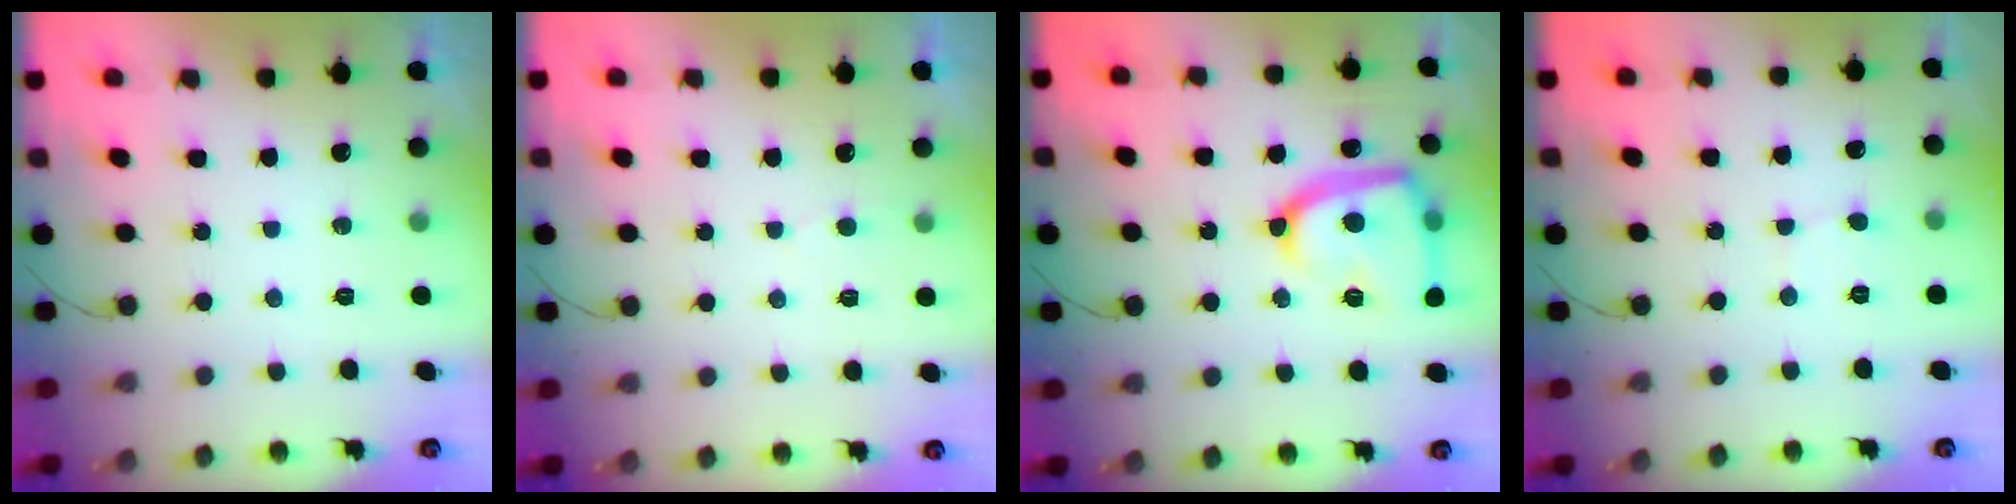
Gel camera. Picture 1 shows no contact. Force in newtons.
{"total": 2.0, "press": 2.0, "slide": 0.1}
{"total": 19.5, "press": 19.5, "slide": 1.7}
{"total": 2.6, "press": 2.6, "slide": 0.2}